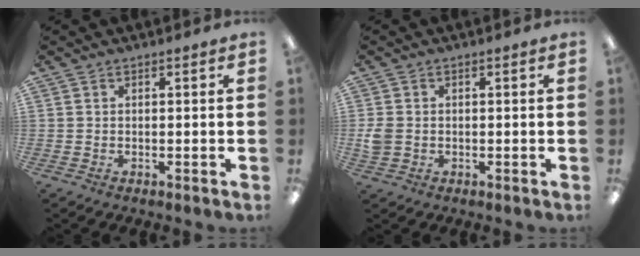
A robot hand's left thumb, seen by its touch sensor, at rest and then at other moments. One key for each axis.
{"total": 3.1, "fx": -0.2, "fy": 2.6, "fz": 1.6, "tx": -0.018, "ty": 0.003, "tz": -0.003}